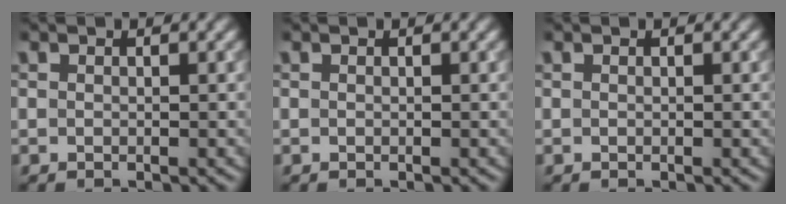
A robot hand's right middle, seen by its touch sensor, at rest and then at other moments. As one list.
[{"total": 0.0}, {"total": 0.0}]